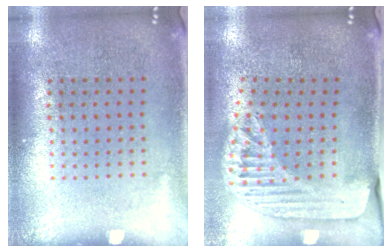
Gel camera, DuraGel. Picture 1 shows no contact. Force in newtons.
{"total": 1.6, "press": 1.5, "slide": 0.4}